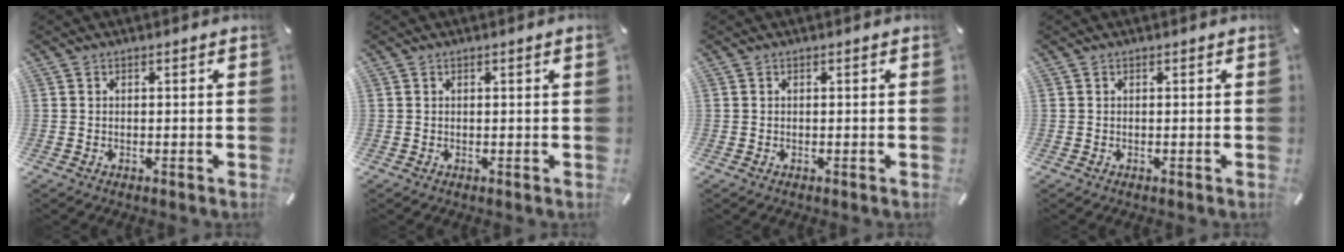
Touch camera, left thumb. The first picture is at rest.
{"total": 0.7, "force": [0.2, -0.1, 0.6], "torque": [-0.009, -0.001, 0.003]}
{"total": 0.0}
{"total": 0.0}